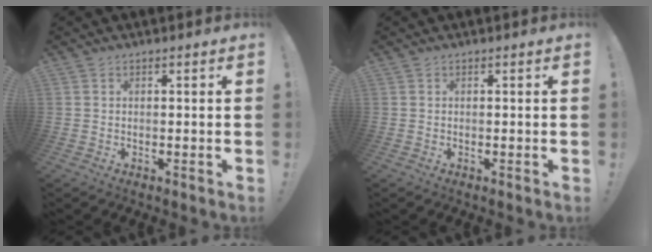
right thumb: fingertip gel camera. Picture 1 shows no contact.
{"total": 0.0}